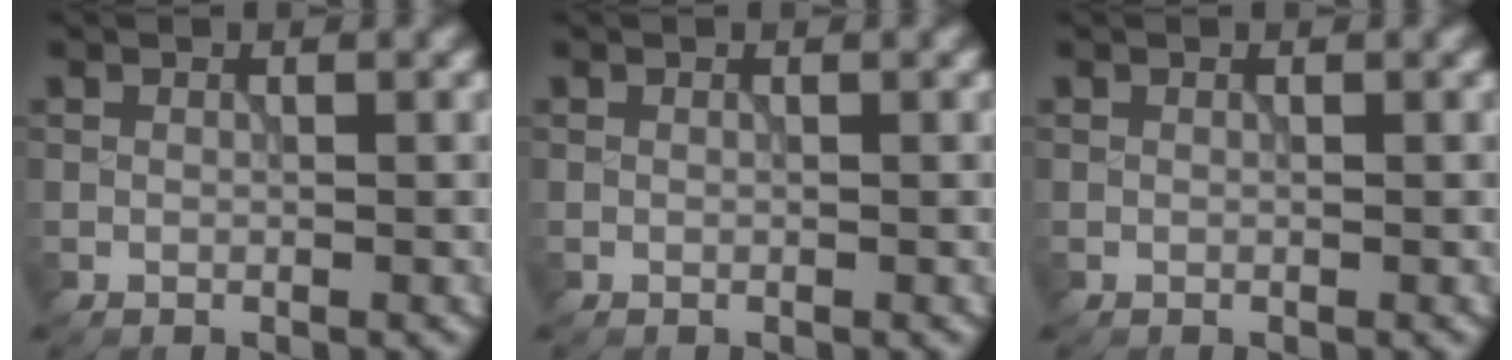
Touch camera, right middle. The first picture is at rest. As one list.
[{"total": 0.0}, {"total": 0.0}]